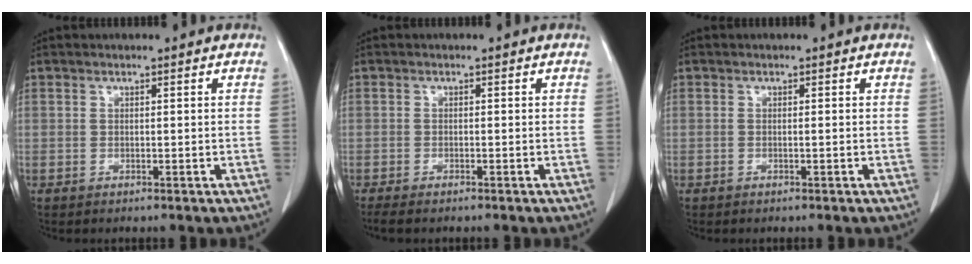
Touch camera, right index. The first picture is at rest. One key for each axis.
{"total": 0.7, "fx": -0.6, "fy": 0.0, "fz": 0.4, "tx": -0.009, "ty": -0.002, "tz": -0.011}
{"total": 0.0}